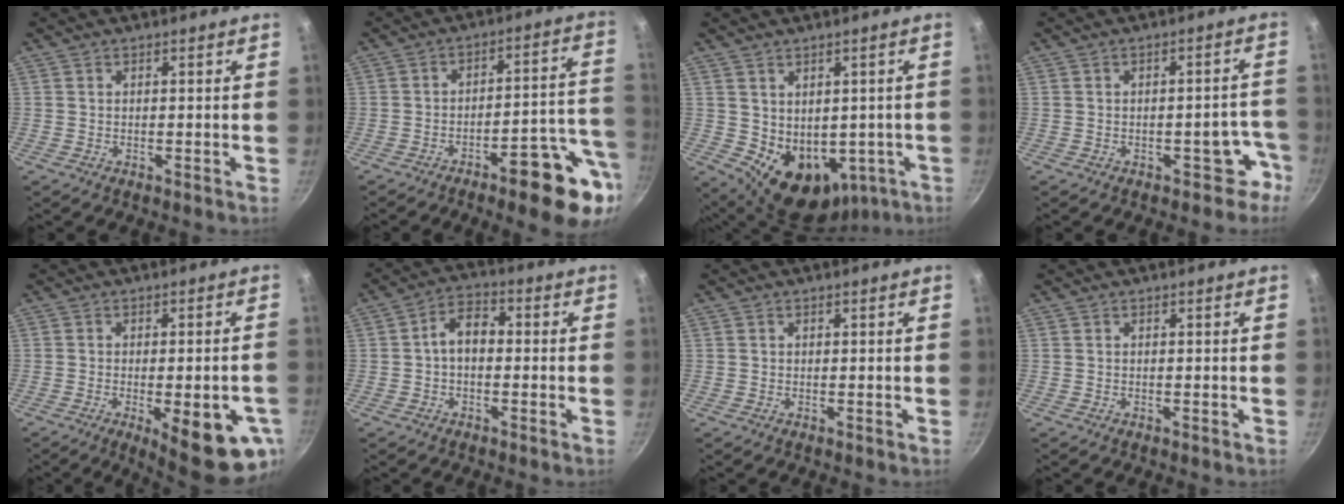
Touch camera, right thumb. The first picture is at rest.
{"total": 14.9, "force": [-6.7, 4.1, 12.7], "torque": [-0.128, 0.049, -0.093]}
{"total": 12.5, "force": [-1.0, 9.5, 8.1], "torque": [-0.094, -0.008, 0.022]}
{"total": 5.4, "force": [-3.1, 3.2, 3.0], "torque": [0.021, 0.049, -0.023]}
{"total": 15.0, "force": [-5.1, 4.8, 13.3], "torque": [-0.146, 0.001, -0.059]}
{"total": 6.0, "force": [-0.3, 4.0, 4.5], "torque": [-0.058, 0.022, -0.016]}
{"total": 0.0}
{"total": 0.0}